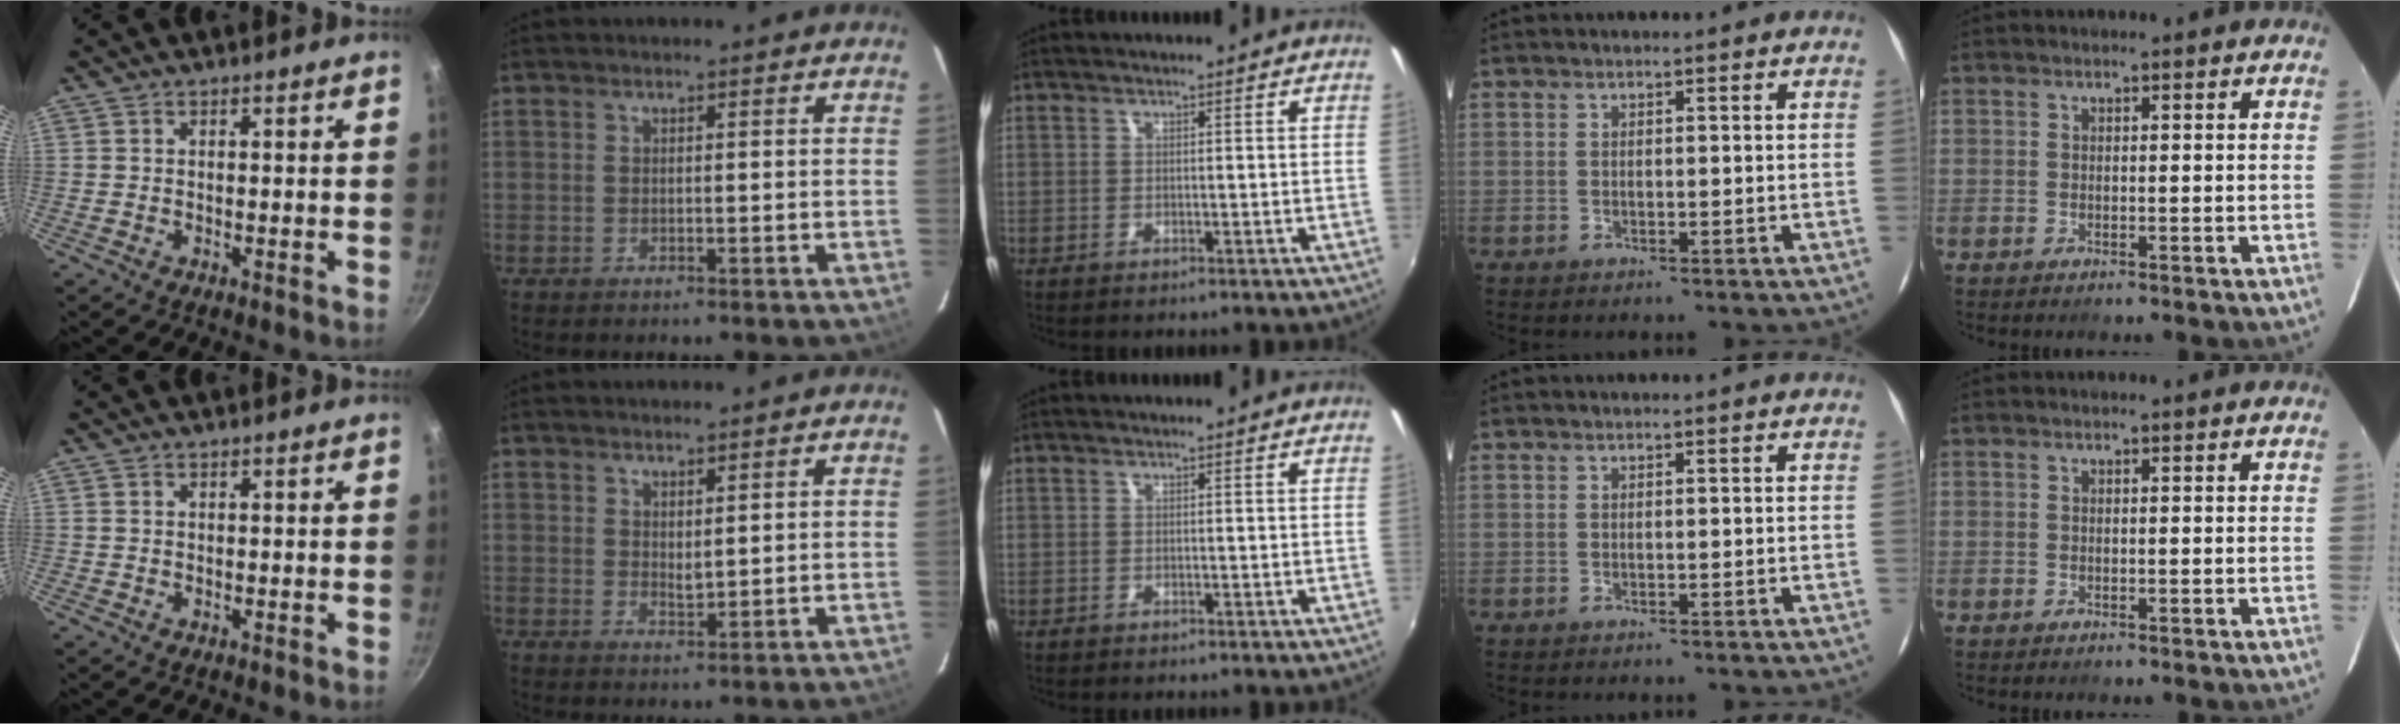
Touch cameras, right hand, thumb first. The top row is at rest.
{"index": {"total": 2.2, "force": [1.4, 0.9, 1.4], "torque": [-0.024, -0.004, 0.025]}}